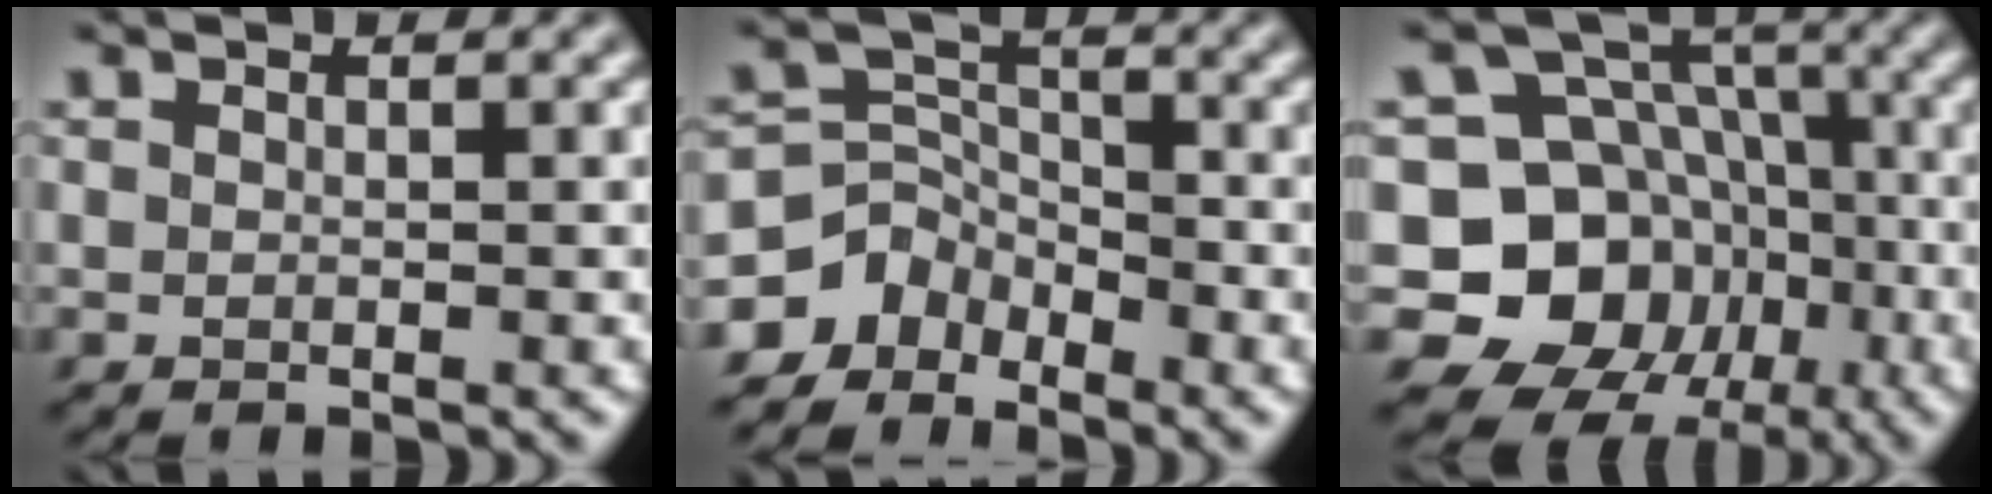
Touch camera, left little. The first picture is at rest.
{"total": 4.5, "force": [-3.6, 2.7, 0.5], "torque": [0.007, 0.010, -0.076]}
{"total": 11.3, "force": [-3.6, 9.6, 4.7], "torque": [-0.075, 0.008, -0.093]}